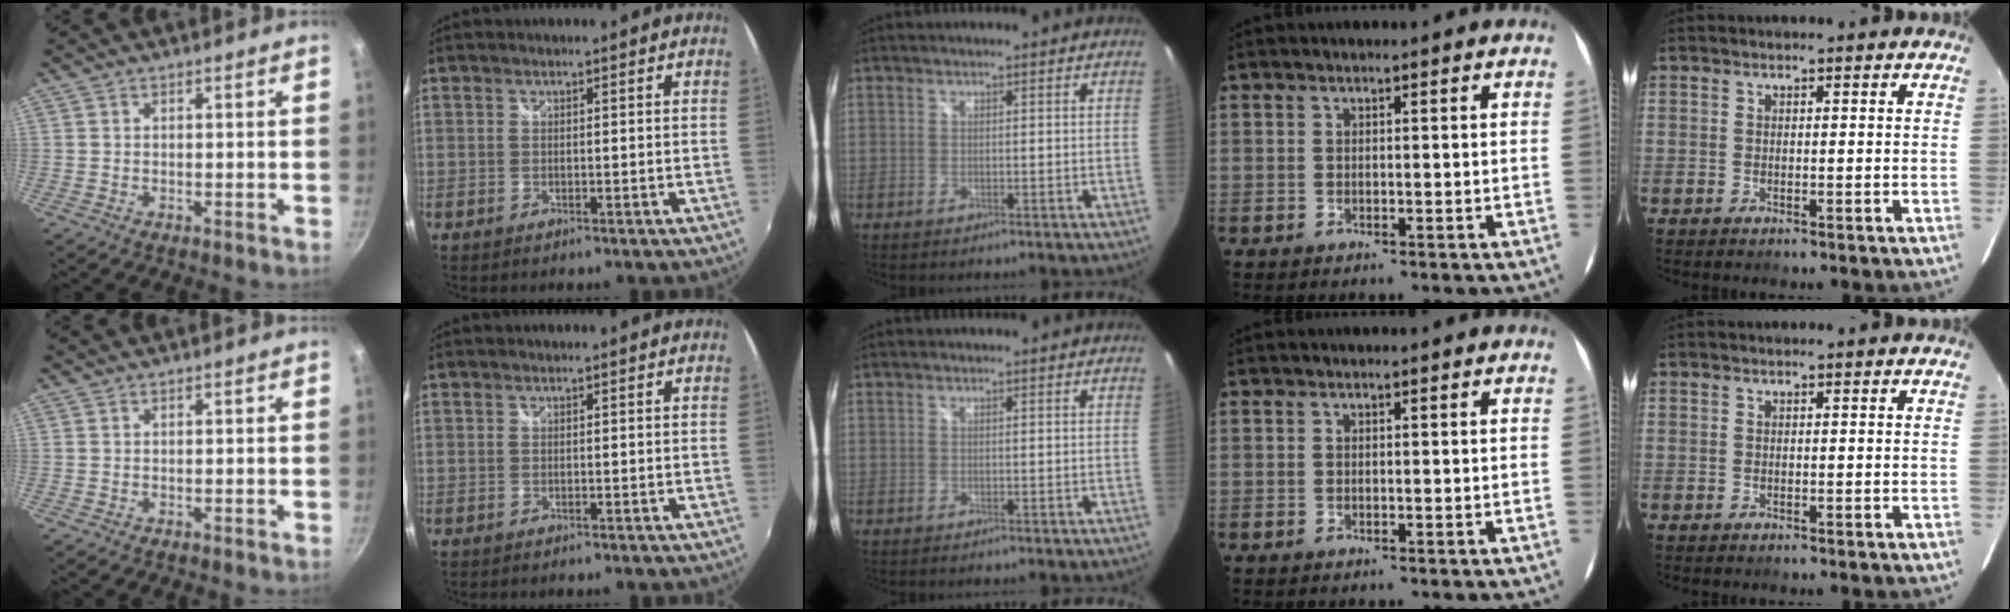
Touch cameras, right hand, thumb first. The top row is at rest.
{}